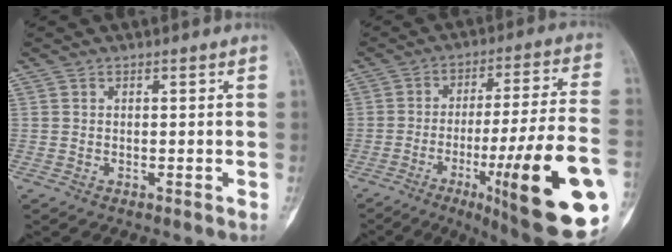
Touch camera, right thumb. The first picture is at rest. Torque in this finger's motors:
{"motor_torque": [2.78, 2.23, 1.69, -1.08, 0.54]}